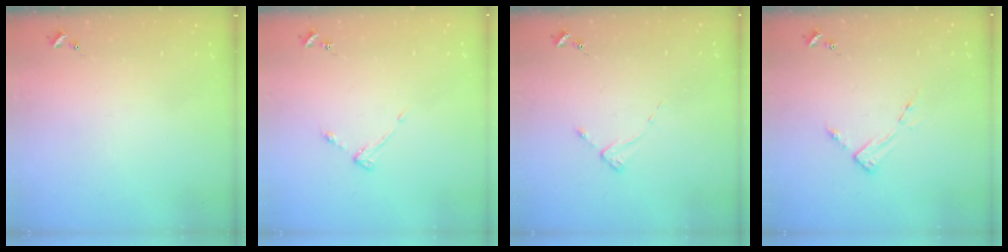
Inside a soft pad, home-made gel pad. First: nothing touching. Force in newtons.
{"total": 3.6, "press": 3.6, "slide": 0.5}
{"total": 2.6, "press": 2.6, "slide": 0.2}
{"total": 3.4, "press": 3.4, "slide": 0.4}